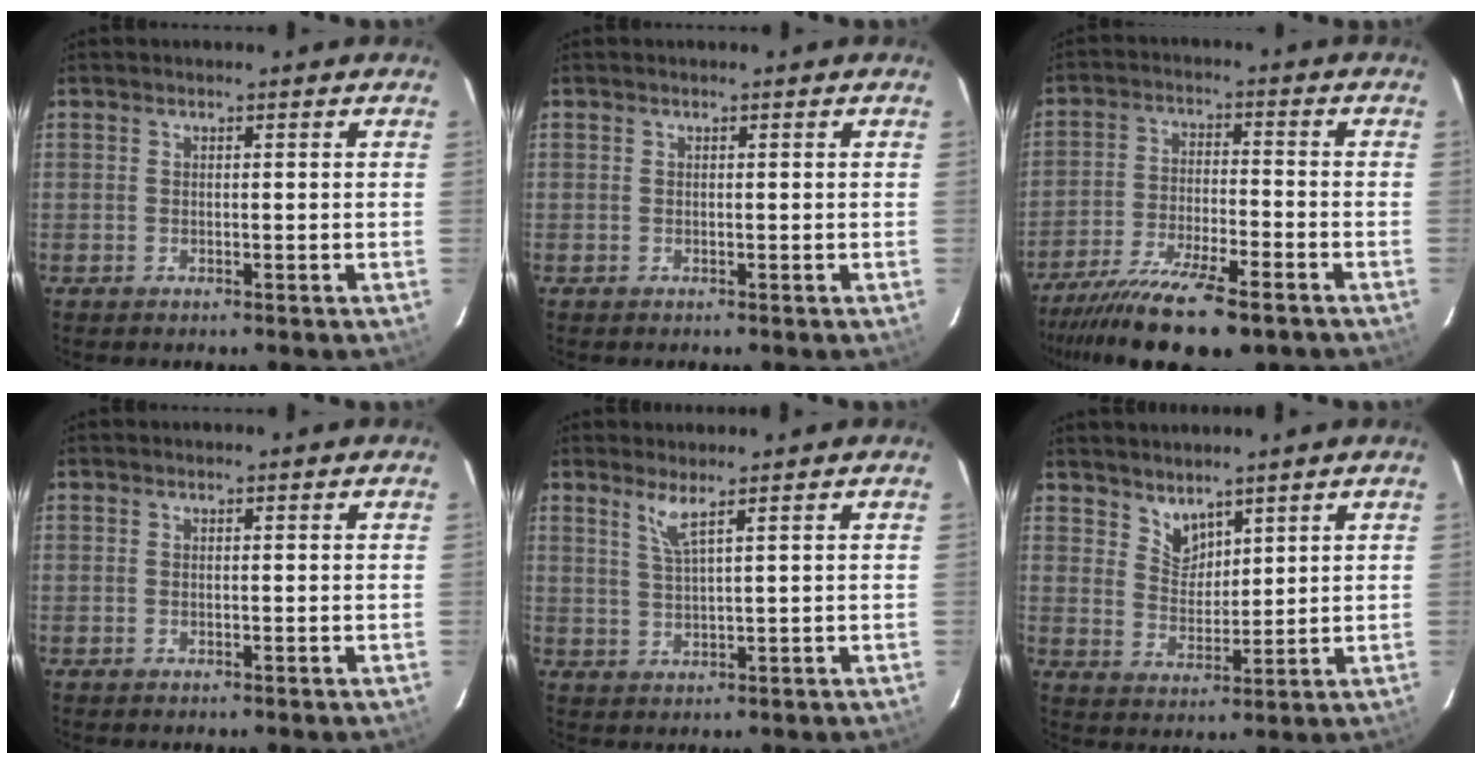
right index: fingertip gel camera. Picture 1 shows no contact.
{"total": 0.0}
{"total": 16.6, "force": [-12.8, 3.7, 9.9], "torque": [-0.202, -0.034, -0.217]}
{"total": 0.0}
{"total": 3.1, "force": [2.1, -0.5, 2.2], "torque": [-0.048, -0.009, 0.043]}
{"total": 5.0, "force": [4.2, 2.4, 1.0], "torque": [-0.010, 0.000, 0.083]}